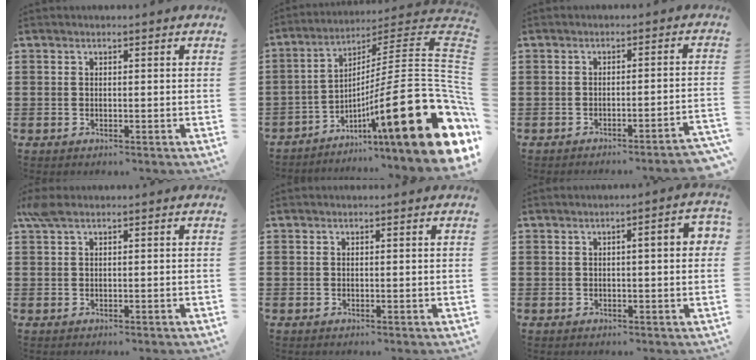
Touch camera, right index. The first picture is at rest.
{"total": 23.2, "force": [-8.1, 4.8, 21.2], "torque": [-0.341, -0.007, -0.137]}
{"total": 2.8, "force": [-2.4, -0.7, 1.2], "torque": [-0.021, -0.009, -0.049]}
{"total": 1.4, "force": [0.3, 0.2, 1.4], "torque": [-0.030, -0.003, 0.006]}
{"total": 0.0}
{"total": 2.9, "force": [0.2, 0.4, 2.9], "torque": [-0.043, 0.000, -0.001]}